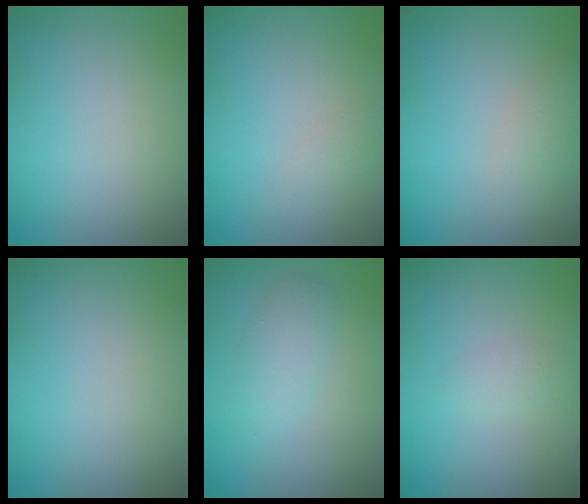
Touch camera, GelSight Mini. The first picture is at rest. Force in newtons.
{"total": 1.0, "press": 1.0, "slide": 0.1}
{"total": 2.0, "press": 2.0, "slide": 0.0}
{"total": 0.0}
{"total": 2.5, "press": 2.5, "slide": 0.0}
{"total": 1.0, "press": 1.0, "slide": 0.1}